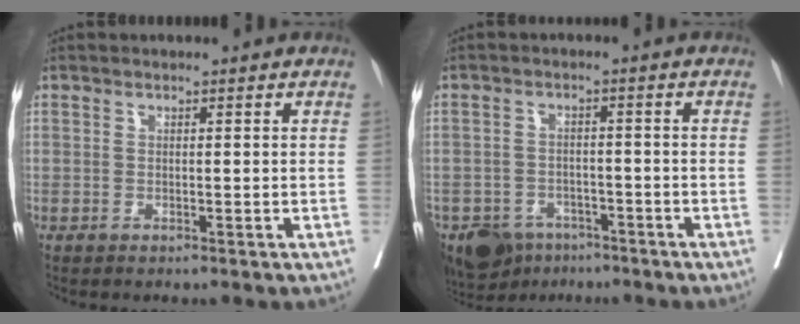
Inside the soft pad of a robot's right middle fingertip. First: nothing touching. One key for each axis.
{"total": 9.8, "fx": -7.1, "fy": 5.9, "fz": 3.3, "tx": -0.066, "ty": -0.006, "tz": -0.105}